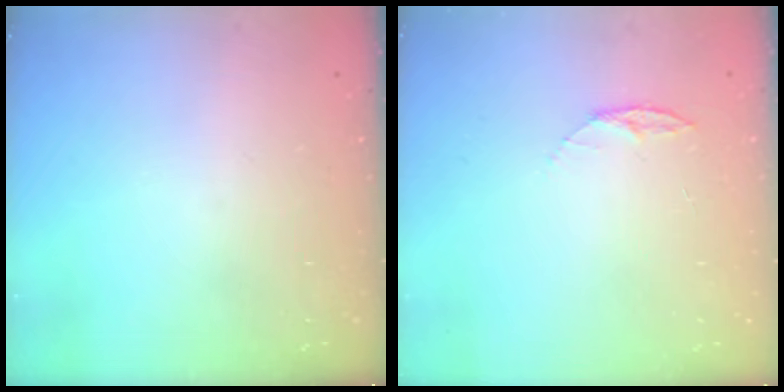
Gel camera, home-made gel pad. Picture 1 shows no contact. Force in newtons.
{"total": 4.4, "press": 4.4, "slide": 0.5}